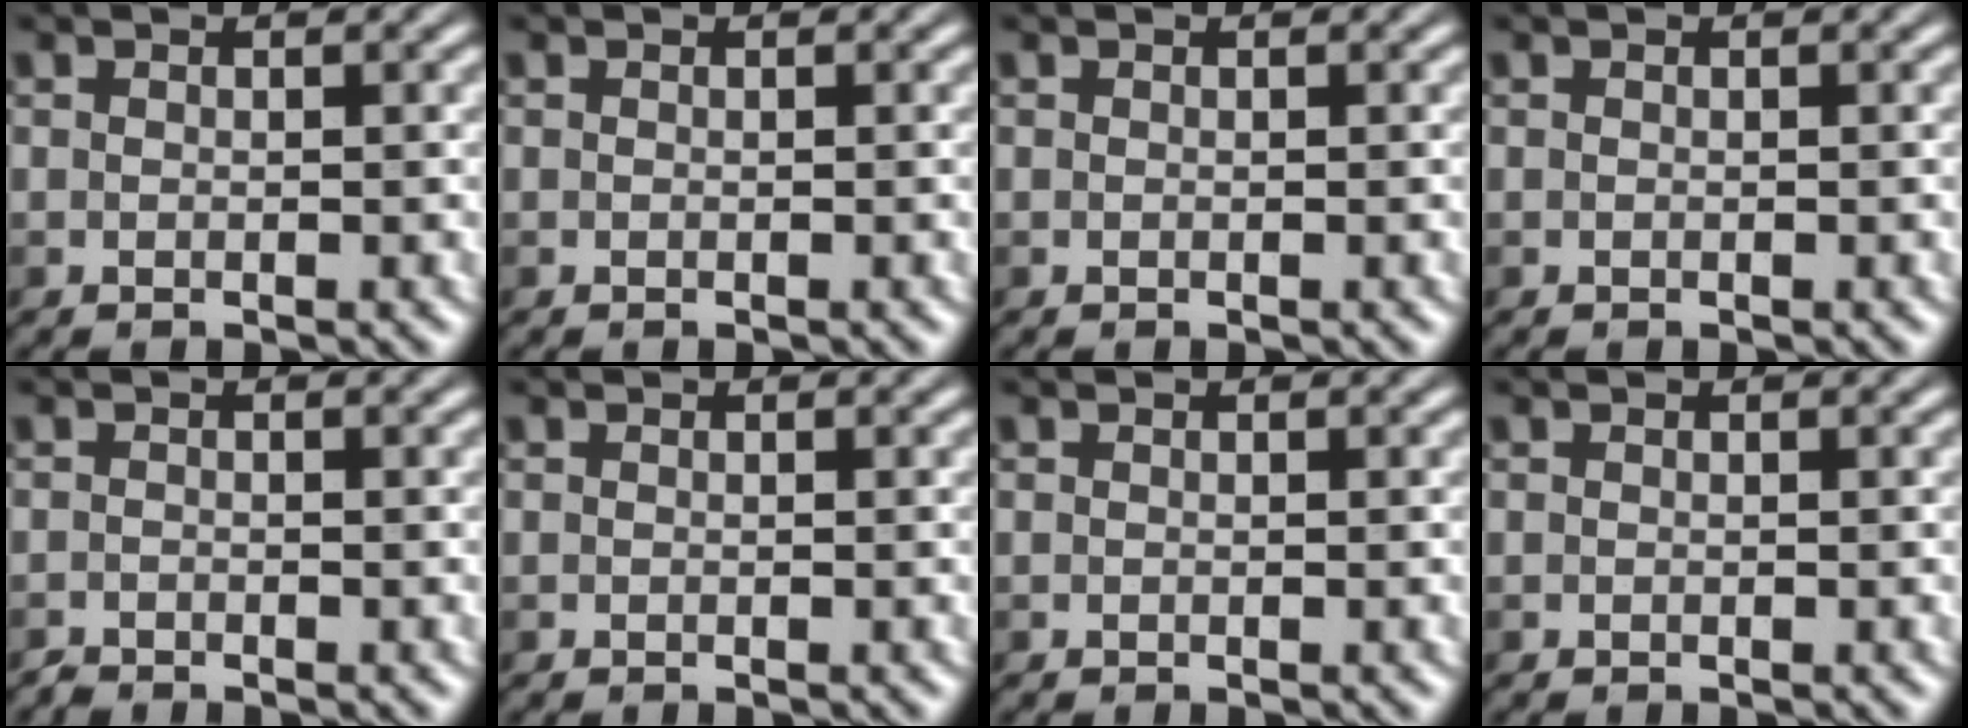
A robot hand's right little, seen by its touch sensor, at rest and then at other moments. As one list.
[{"total": 0.0}, {"total": 0.0}, {"total": 0.0}, {"total": 0.9, "force": [-0.9, 0.2, 0.2], "torque": [-0.005, -0.002, -0.017]}, {"total": 0.0}, {"total": 0.0}, {"total": 0.0}]